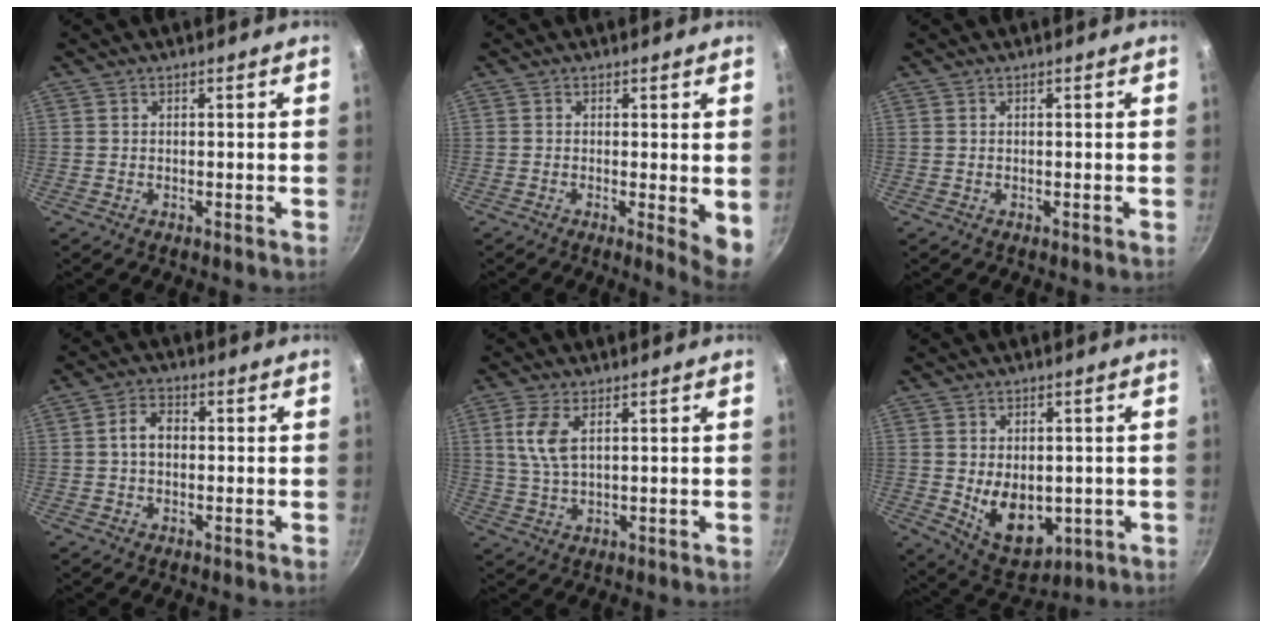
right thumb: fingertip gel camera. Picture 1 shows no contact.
{"total": 5.3, "force": [-0.1, 1.2, 5.1], "torque": [-0.066, -0.017, -0.003]}
{"total": 0.0}
{"total": 4.5, "force": [0.0, 3.2, 3.1], "torque": [-0.043, 0.015, -0.006]}
{"total": 6.2, "force": [2.0, 2.8, 5.2], "torque": [-0.109, -0.004, 0.042]}
{"total": 11.4, "force": [-1.2, 7.8, 8.2], "torque": [-0.093, -0.017, 0.006]}